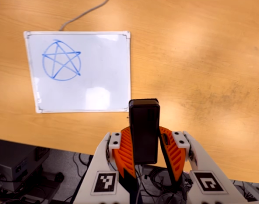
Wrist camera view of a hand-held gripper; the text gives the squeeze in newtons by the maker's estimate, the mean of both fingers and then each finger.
{"total": 6.0, "left": 5.6, "right": 6.5}